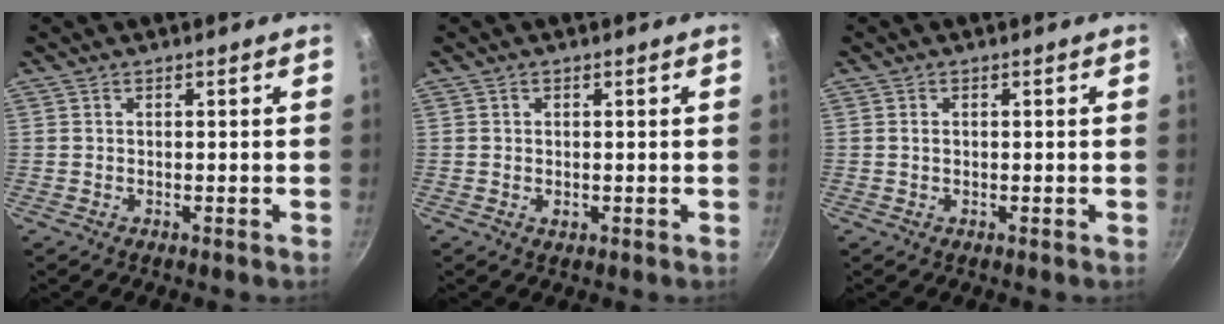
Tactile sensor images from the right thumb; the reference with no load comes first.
{"total": 1.1, "force": [-0.1, 0.9, 0.6], "torque": [-0.010, 0.001, -0.002]}
{"total": 1.0, "force": [0.1, 0.8, 0.6], "torque": [-0.009, 0.002, 0.002]}